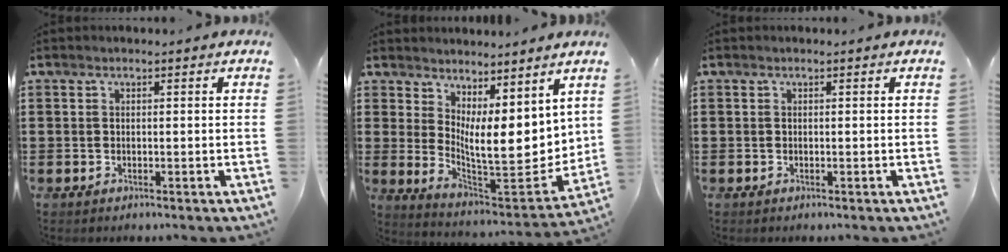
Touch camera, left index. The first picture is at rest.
{"total": 8.9, "force": [3.9, 3.5, 7.2], "torque": [-0.109, -0.047, 0.076]}
{"total": 0.0}